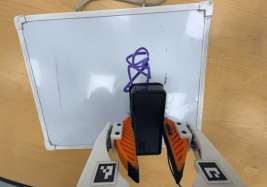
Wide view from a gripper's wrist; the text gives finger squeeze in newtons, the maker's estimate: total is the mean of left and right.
{"total": 7.1, "left": 6.4, "right": 7.8}